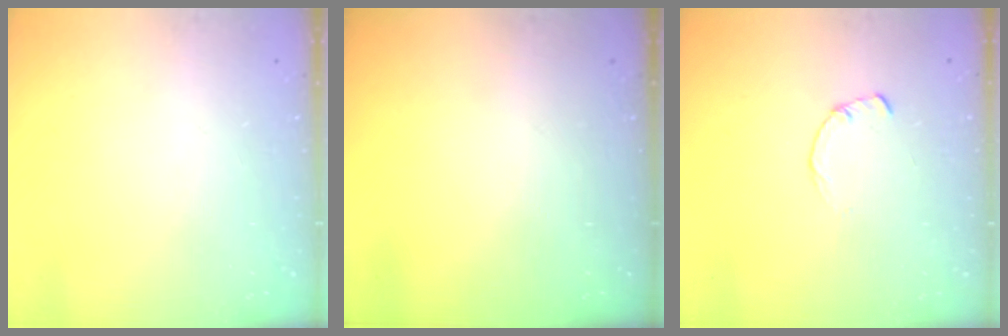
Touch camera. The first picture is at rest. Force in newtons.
{"total": 0.0}
{"total": 1.7, "press": 1.7, "slide": 0.2}